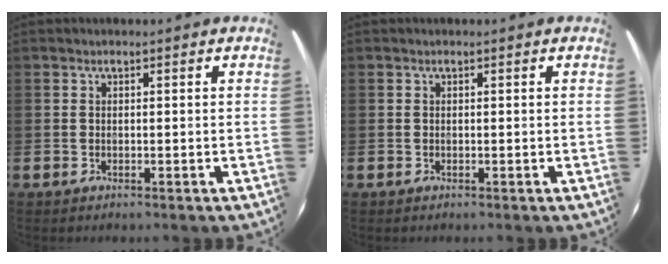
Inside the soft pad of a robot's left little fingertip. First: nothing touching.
{"total": 0.0}